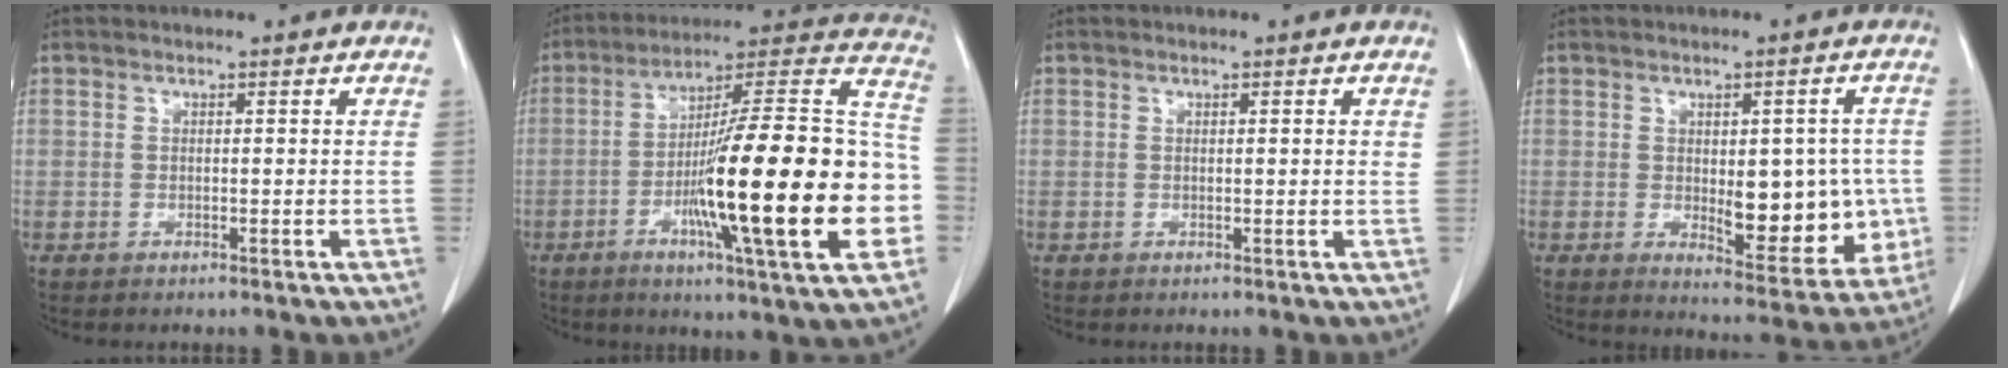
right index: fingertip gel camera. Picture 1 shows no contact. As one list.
[{"total": 27.8, "force": [-6.1, 2.1, 27.1], "torque": [-0.350, 0.000, -0.107]}, {"total": 1.0, "force": [0.4, 0.1, 1.0], "torque": [-0.016, 0.001, 0.004]}, {"total": 11.7, "force": [-1.0, 5.1, 10.5], "torque": [-0.119, 0.002, 0.004]}]